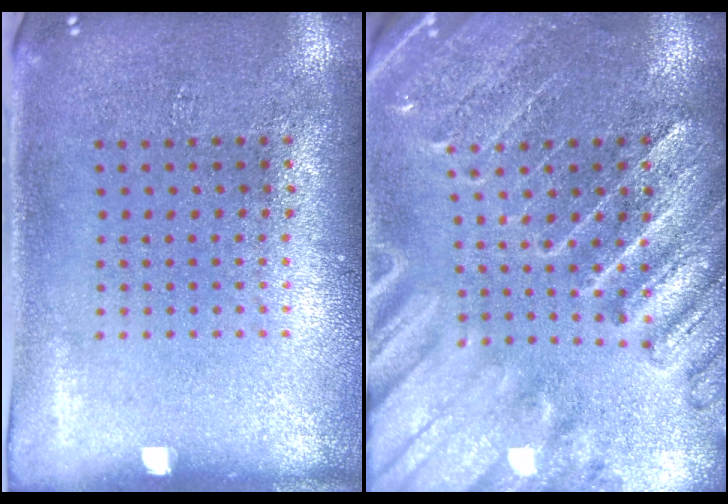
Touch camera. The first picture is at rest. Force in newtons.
{"total": 3.0, "press": 2.9, "slide": 0.9}